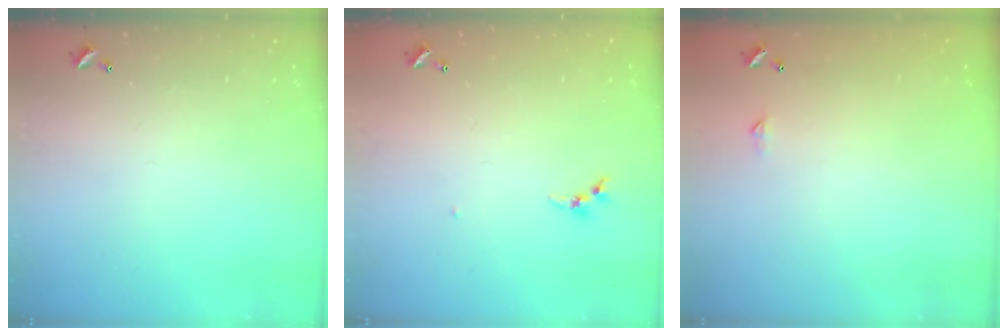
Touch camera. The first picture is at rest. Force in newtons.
{"total": 3.8, "press": 3.8, "slide": 0.3}
{"total": 2.3, "press": 2.3, "slide": 0.4}